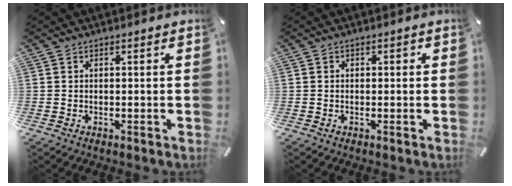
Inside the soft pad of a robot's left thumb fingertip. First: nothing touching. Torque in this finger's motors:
{"motor_torque": [-0.09, -0.02, -0.12, 0.22, -0.08]}